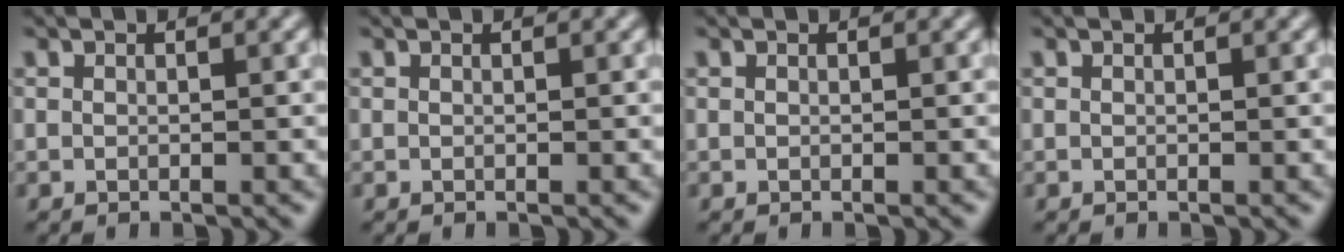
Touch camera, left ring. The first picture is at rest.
{"total": 0.0}
{"total": 0.0}
{"total": 0.0}